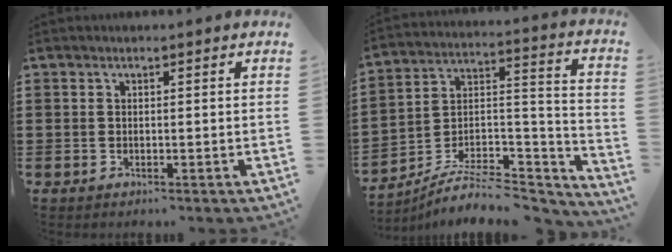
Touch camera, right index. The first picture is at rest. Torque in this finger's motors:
{"motor_torque": [-1.07, -1.07, -0.80, -0.19]}